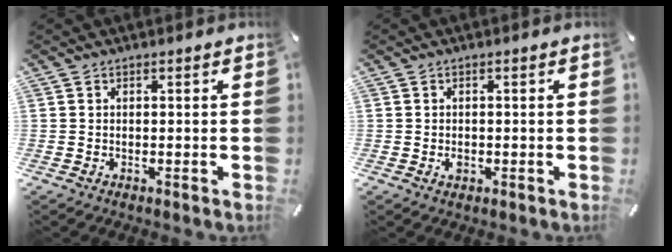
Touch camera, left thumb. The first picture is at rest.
{"total": 1.3, "force": [-0.2, 1.0, 0.8], "torque": [-0.015, 0.003, -0.005]}